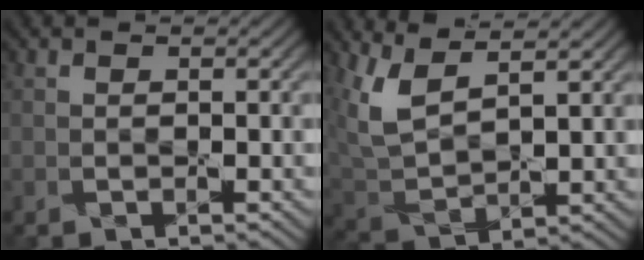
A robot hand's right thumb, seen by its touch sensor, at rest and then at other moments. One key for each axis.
{"total": 8.2, "fx": 5.0, "fy": 3.2, "fz": 5.7, "tx": -0.148, "ty": 0.001, "tz": 0.103}